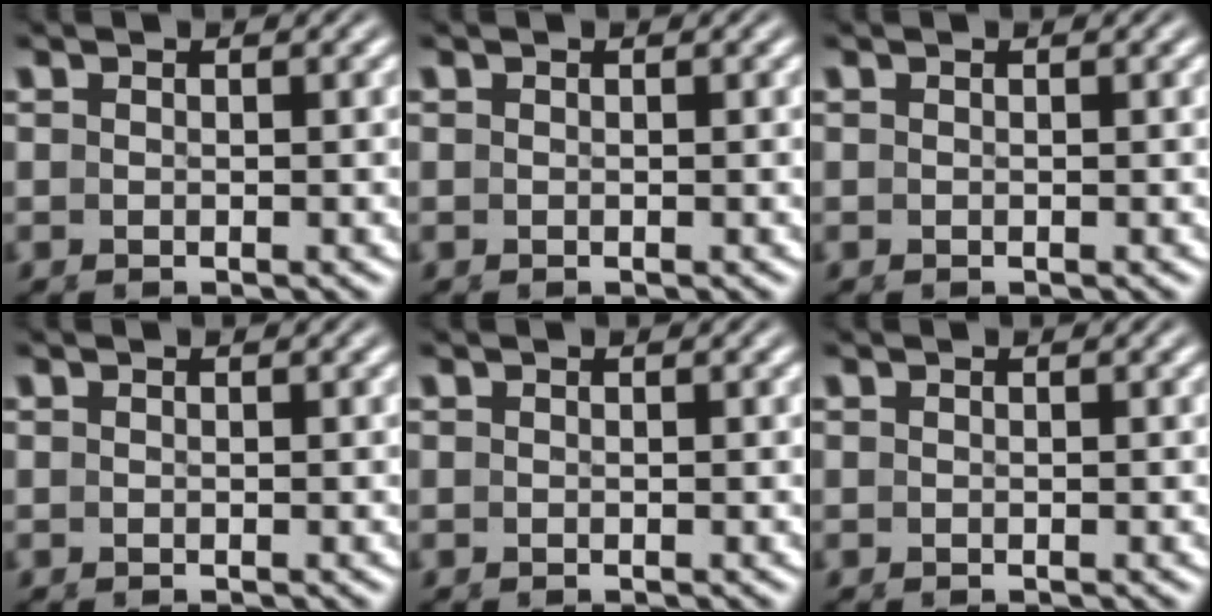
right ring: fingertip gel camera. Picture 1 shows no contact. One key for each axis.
{"total": 0.0}
{"total": 0.0}
{"total": 0.0}
{"total": 0.0}
{"total": 0.0}